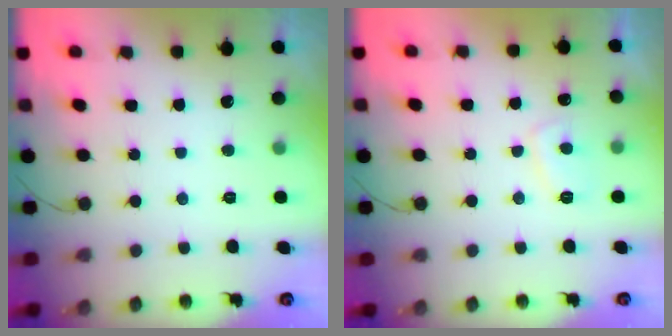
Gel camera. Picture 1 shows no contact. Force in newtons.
{"total": 3.9, "press": 3.8, "slide": 0.8}